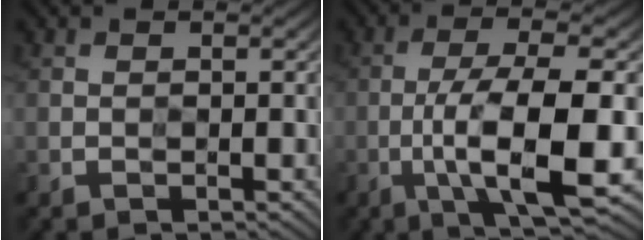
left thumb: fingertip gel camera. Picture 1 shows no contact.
{"total": 10.0, "force": [-2.7, 2.4, 9.3], "torque": [-0.155, 0.001, -0.052]}